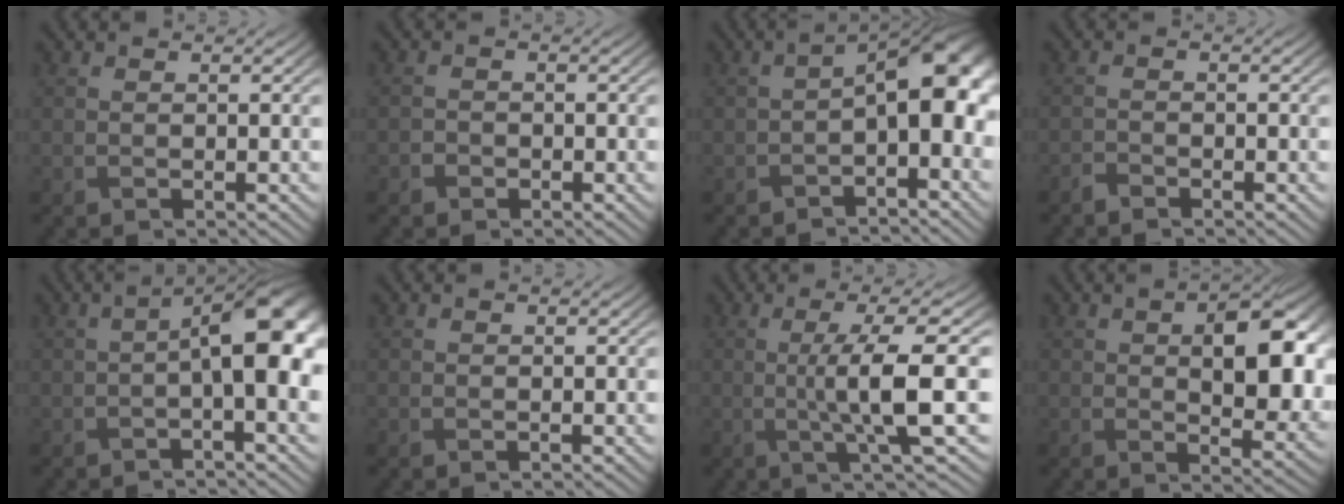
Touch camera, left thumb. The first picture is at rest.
{"total": 1.2, "force": [-0.8, 0.8, 0.2], "torque": [-0.002, 0.001, -0.017]}
{"total": 7.2, "force": [-0.8, 3.2, 6.4], "torque": [-0.100, 0.001, -0.014]}
{"total": 1.2, "force": [-1.1, 0.3, 0.3], "torque": [-0.008, 0.000, -0.027]}
{"total": 7.4, "force": [0.1, 2.2, 7.1], "torque": [-0.107, 0.005, 0.002]}
{"total": 0.0}
{"total": 7.9, "force": [-0.2, 1.4, 7.8], "torque": [-0.137, 0.007, -0.006]}
{"total": 9.5, "force": [1.5, 4.8, 8.0], "torque": [-0.127, -0.013, 0.031]}